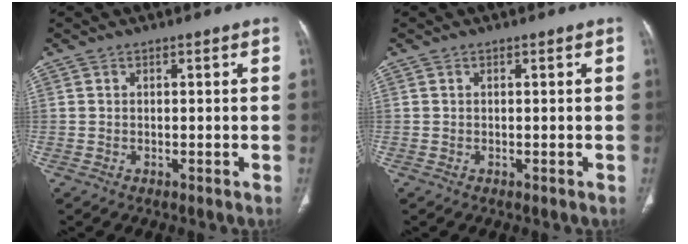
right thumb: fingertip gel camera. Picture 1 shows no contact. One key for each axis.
{"total": 0.0}